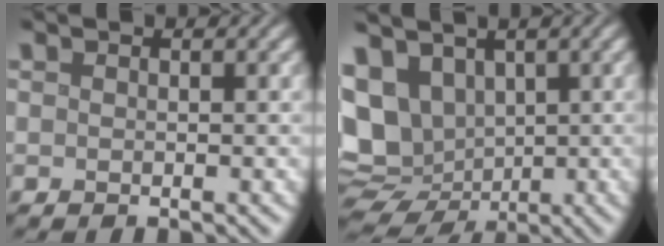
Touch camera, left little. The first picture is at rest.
{"total": 9.7, "force": [0.5, 8.1, 5.4], "torque": [-0.113, -0.014, 0.019]}